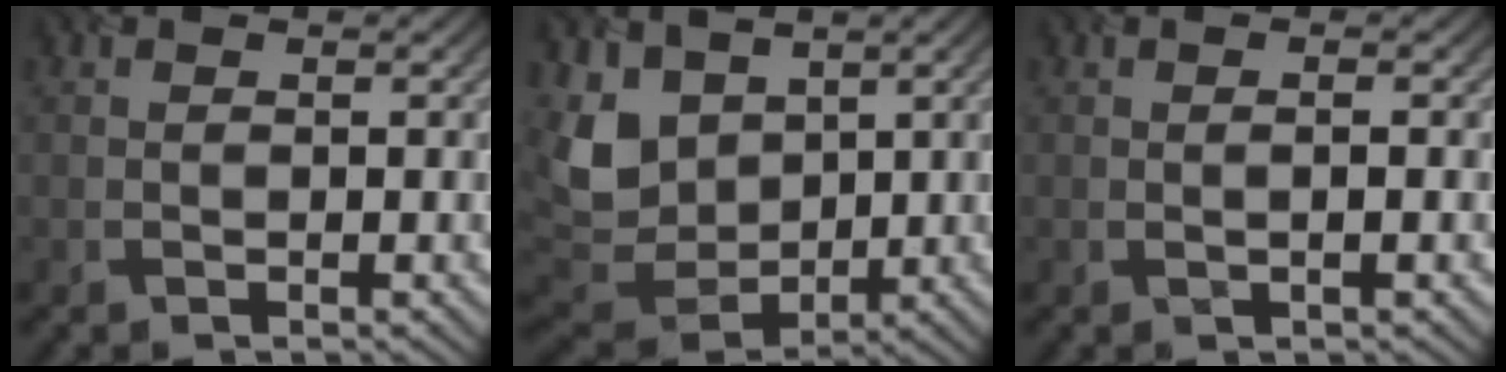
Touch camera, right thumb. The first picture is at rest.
{"total": 10.3, "force": [3.5, 7.7, 6.0], "torque": [-0.178, -0.011, 0.075]}
{"total": 1.3, "force": [0.0, 0.1, 1.3], "torque": [-0.026, 0.001, -0.002]}